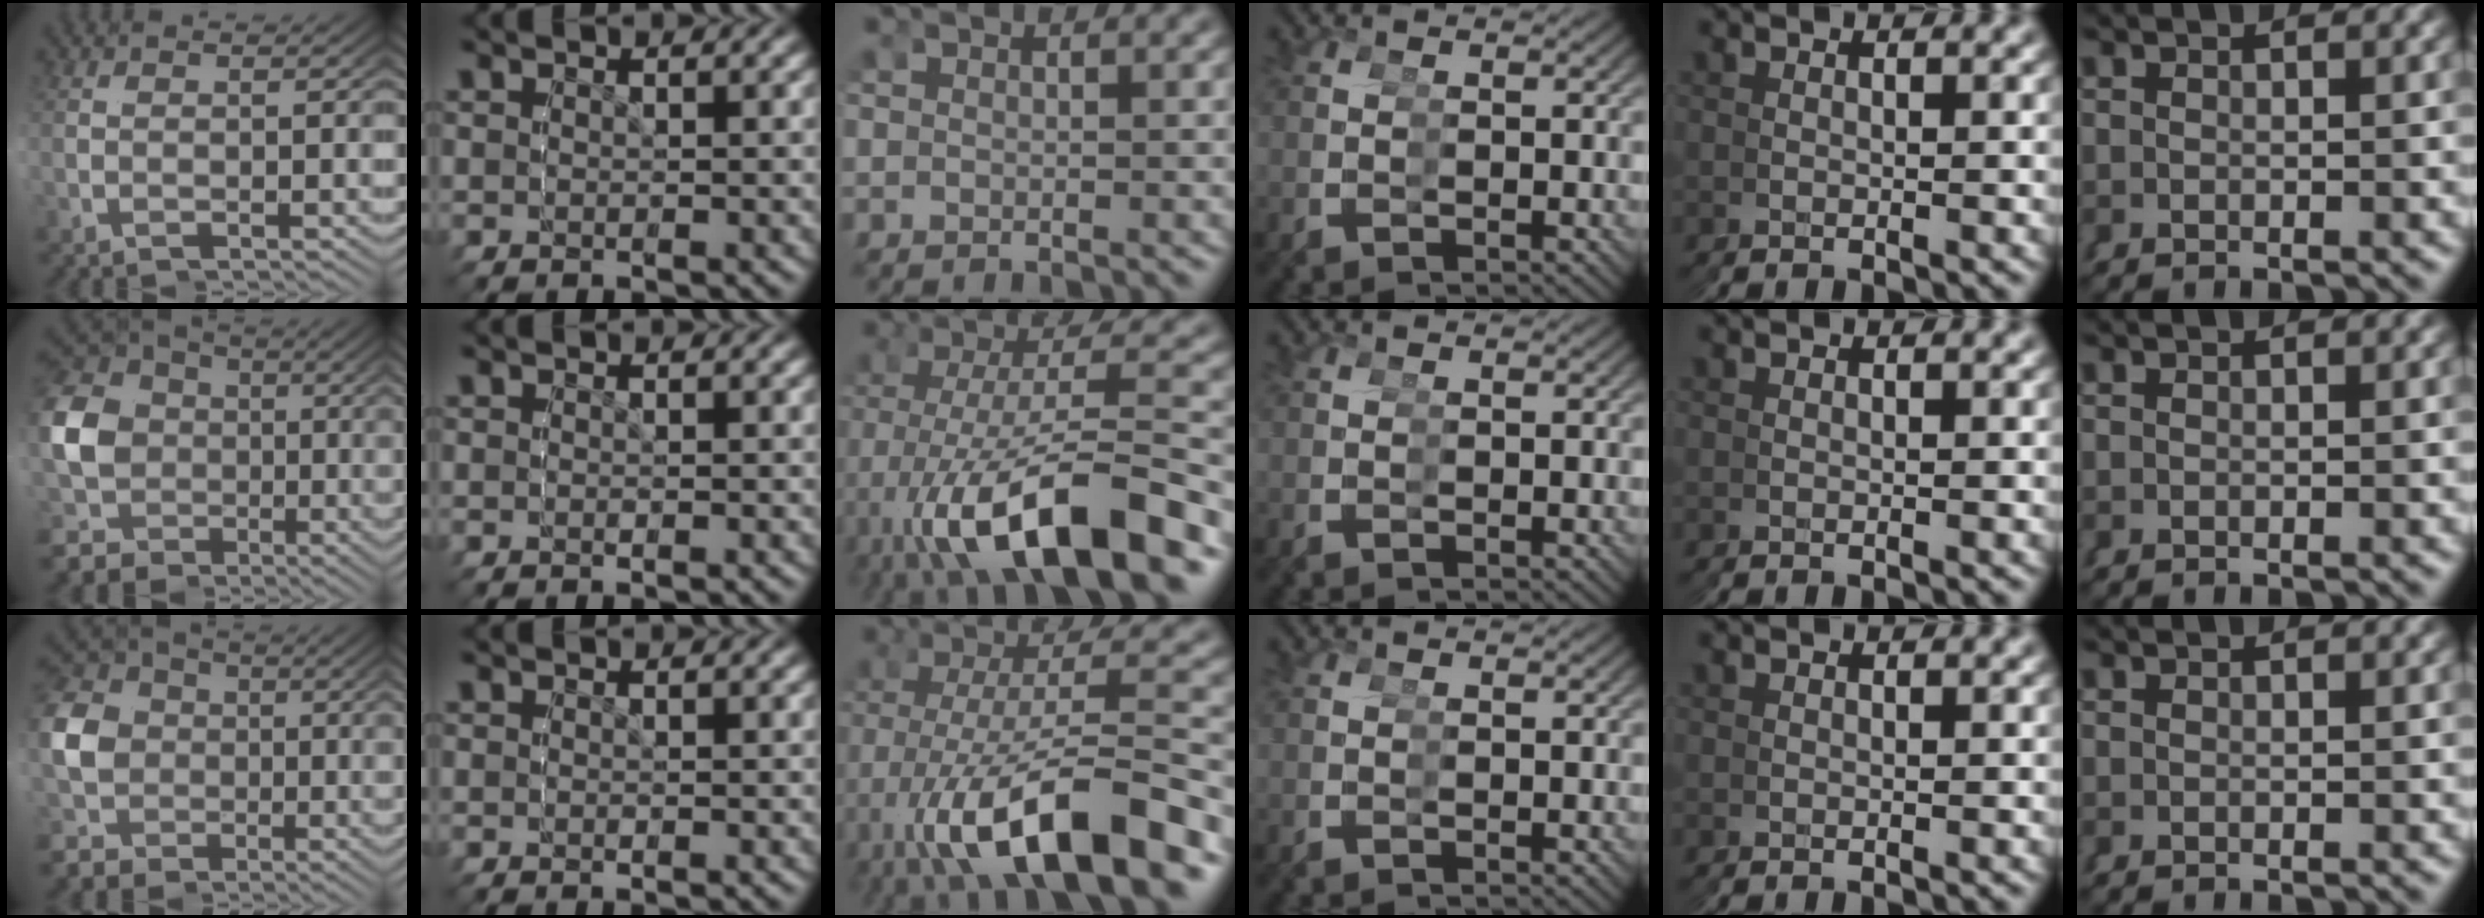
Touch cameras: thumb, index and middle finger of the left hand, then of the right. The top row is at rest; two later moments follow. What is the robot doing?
{"motion": "grasp_and_lifting", "object": "glue stick"}